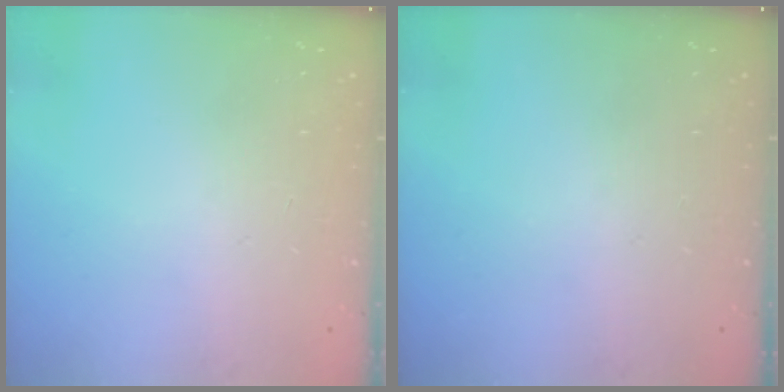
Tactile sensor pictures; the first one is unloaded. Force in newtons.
{"total": 0.0}